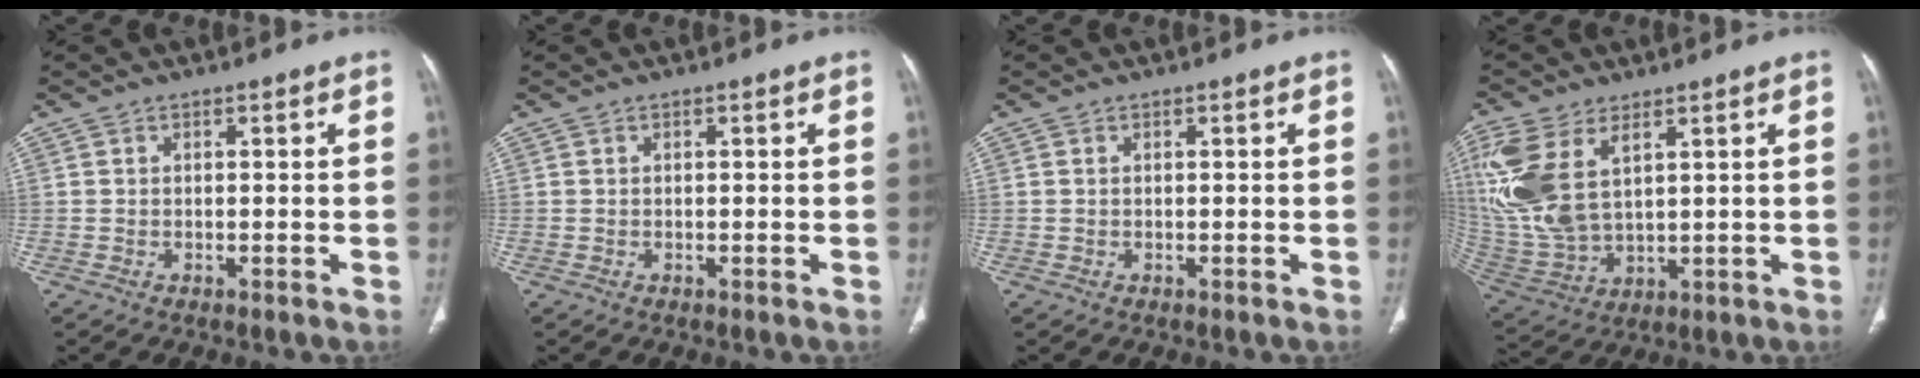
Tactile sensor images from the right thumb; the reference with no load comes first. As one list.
[{"total": 0.0}, {"total": 0.0}, {"total": 16.0, "force": [6.1, 8.7, 12.0], "torque": [-0.280, -0.014, 0.137]}]